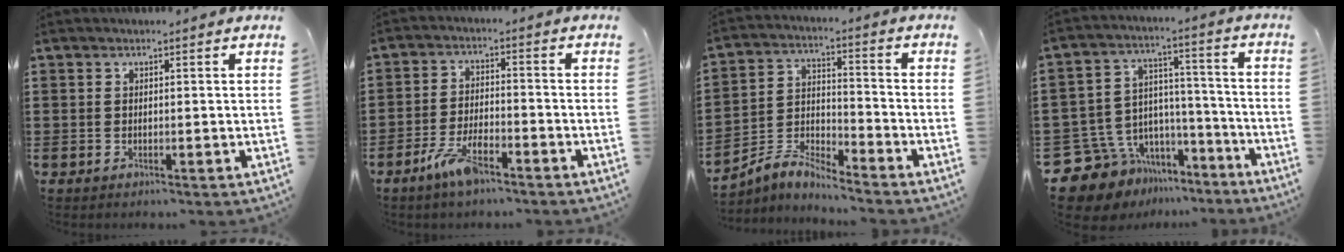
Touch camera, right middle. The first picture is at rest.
{"total": 6.0, "force": [-4.1, 1.8, 4.0], "torque": [-0.089, 0.002, -0.079]}
{"total": 5.1, "force": [-4.8, 0.8, 1.5], "torque": [-0.050, -0.009, -0.102]}
{"total": 9.9, "force": [-7.9, 5.8, 1.0], "torque": [-0.054, 0.004, -0.149]}